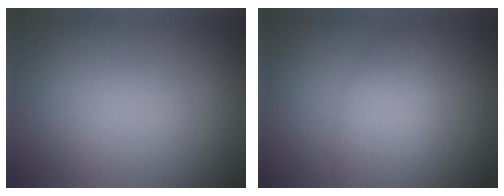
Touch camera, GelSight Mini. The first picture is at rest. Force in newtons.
{"total": 3.8, "press": 3.8, "slide": 0.1}